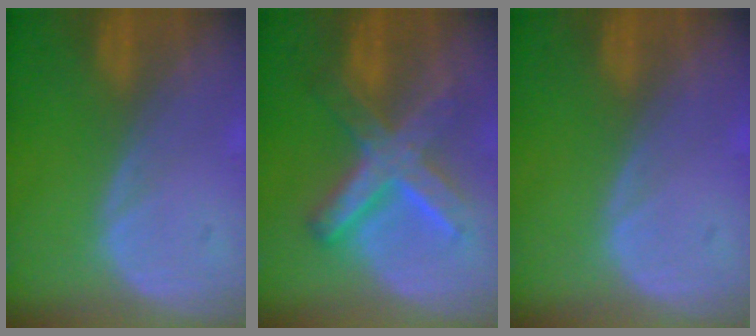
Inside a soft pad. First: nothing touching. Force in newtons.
{"total": 8.9, "press": 8.9, "slide": 0.7}
{"total": 0.0}